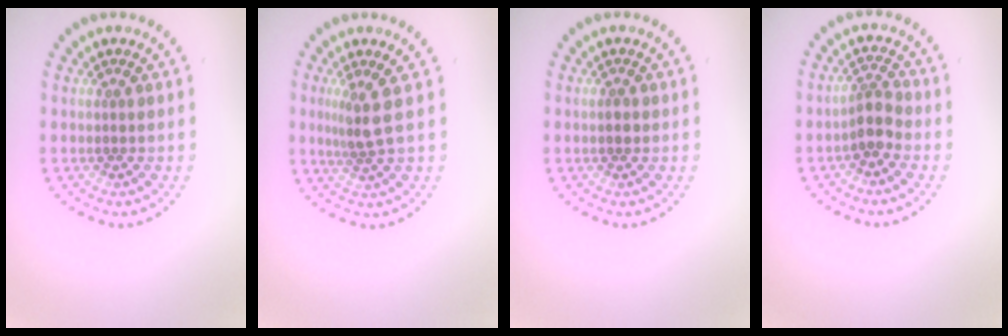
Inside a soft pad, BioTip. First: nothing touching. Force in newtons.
{"total": 2.5, "press": 1.9, "slide": 1.6}
{"total": 1.3, "press": 1.3, "slide": 0.1}
{"total": 2.3, "press": 1.8, "slide": 1.4}